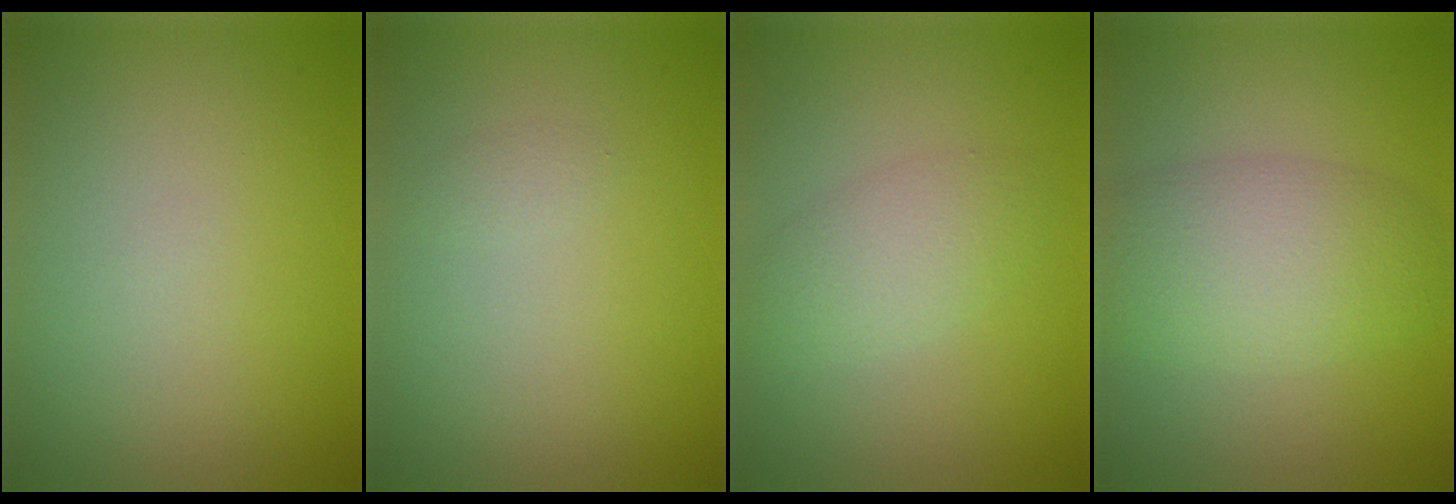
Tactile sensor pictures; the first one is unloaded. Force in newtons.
{"total": 0.6, "press": 0.6, "slide": 0.0}
{"total": 2.7, "press": 2.7, "slide": 0.0}
{"total": 5.8, "press": 5.8, "slide": 0.1}